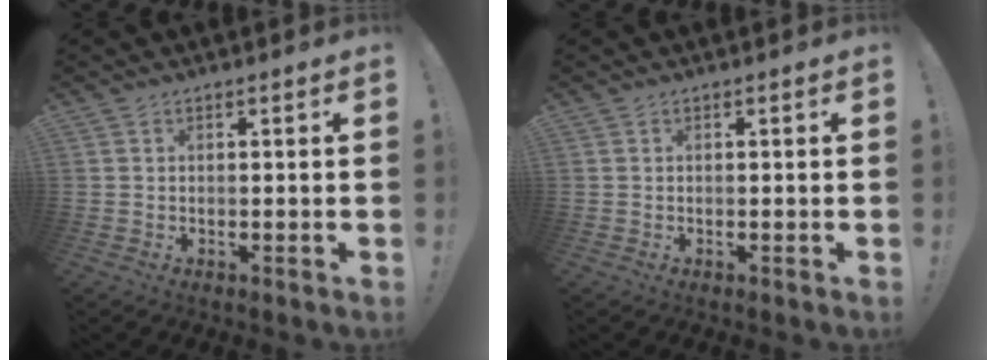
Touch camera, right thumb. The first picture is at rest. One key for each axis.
{"total": 0.0}